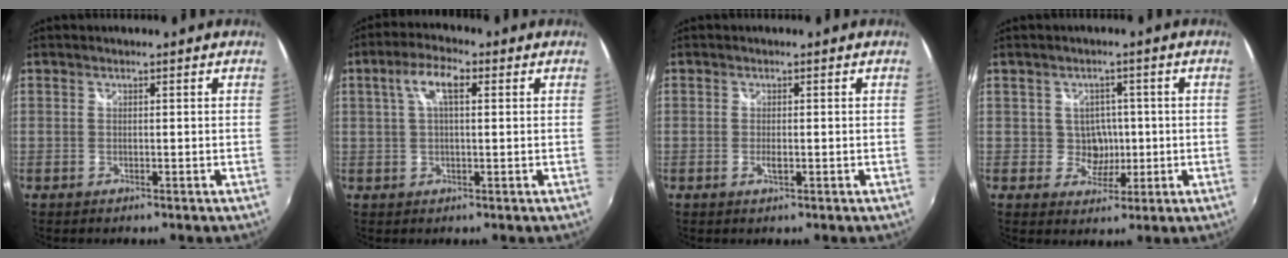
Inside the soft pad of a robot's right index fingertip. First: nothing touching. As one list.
[{"total": 6.0, "force": [1.8, 2.2, 5.3], "torque": [-0.102, 0.016, 0.031]}, {"total": 1.3, "force": [-0.4, 0.5, 1.2], "torque": [-0.024, -0.003, -0.007]}, {"total": 4.2, "force": [-0.2, 4.1, 0.9], "torque": [-0.020, 0.011, 0.004]}]